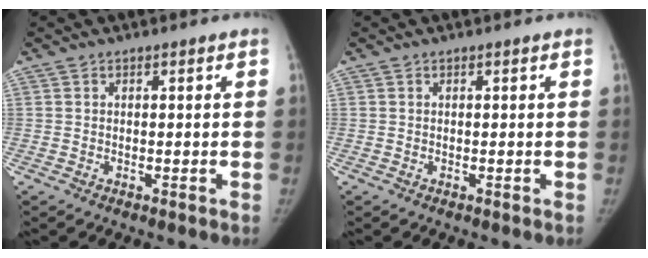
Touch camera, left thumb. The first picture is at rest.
{"total": 0.0}